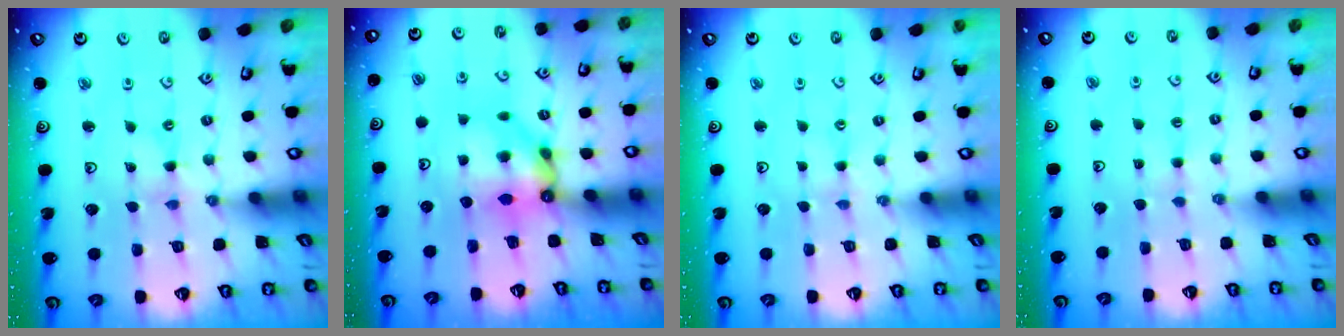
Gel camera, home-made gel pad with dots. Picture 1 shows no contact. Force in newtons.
{"total": 8.8, "press": 8.7, "slide": 0.9}
{"total": 1.5, "press": 1.5, "slide": 0.3}
{"total": 1.8, "press": 1.7, "slide": 0.4}